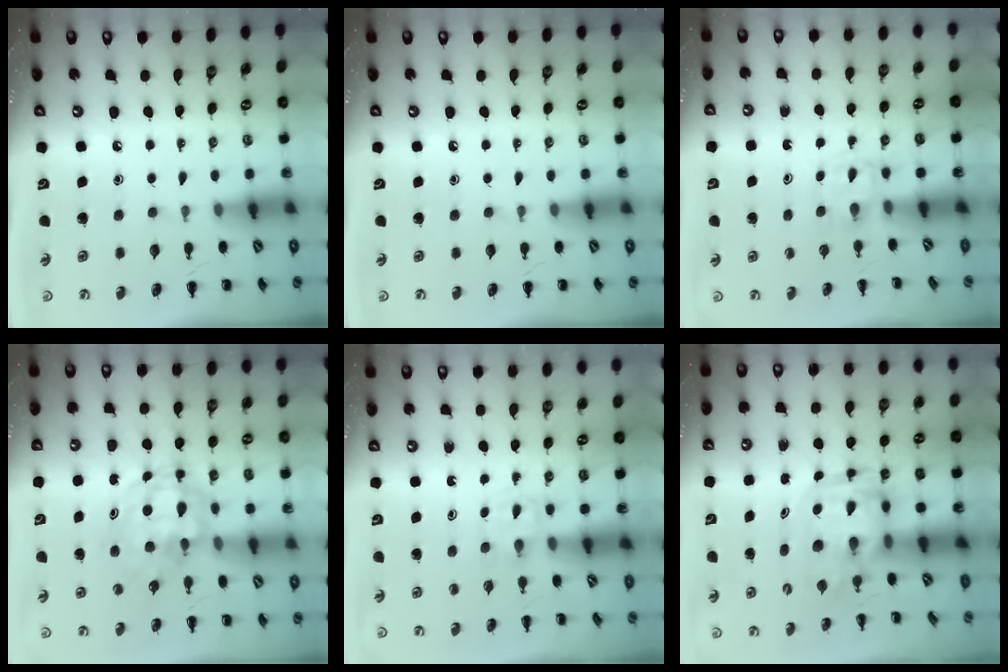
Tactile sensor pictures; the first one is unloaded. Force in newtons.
{"total": 0.0}
{"total": 2.2, "press": 1.9, "slide": 1.1}
{"total": 5.7, "press": 5.6, "slide": 1.3}
{"total": 2.3, "press": 2.1, "slide": 0.8}
{"total": 3.7, "press": 3.6, "slide": 0.7}